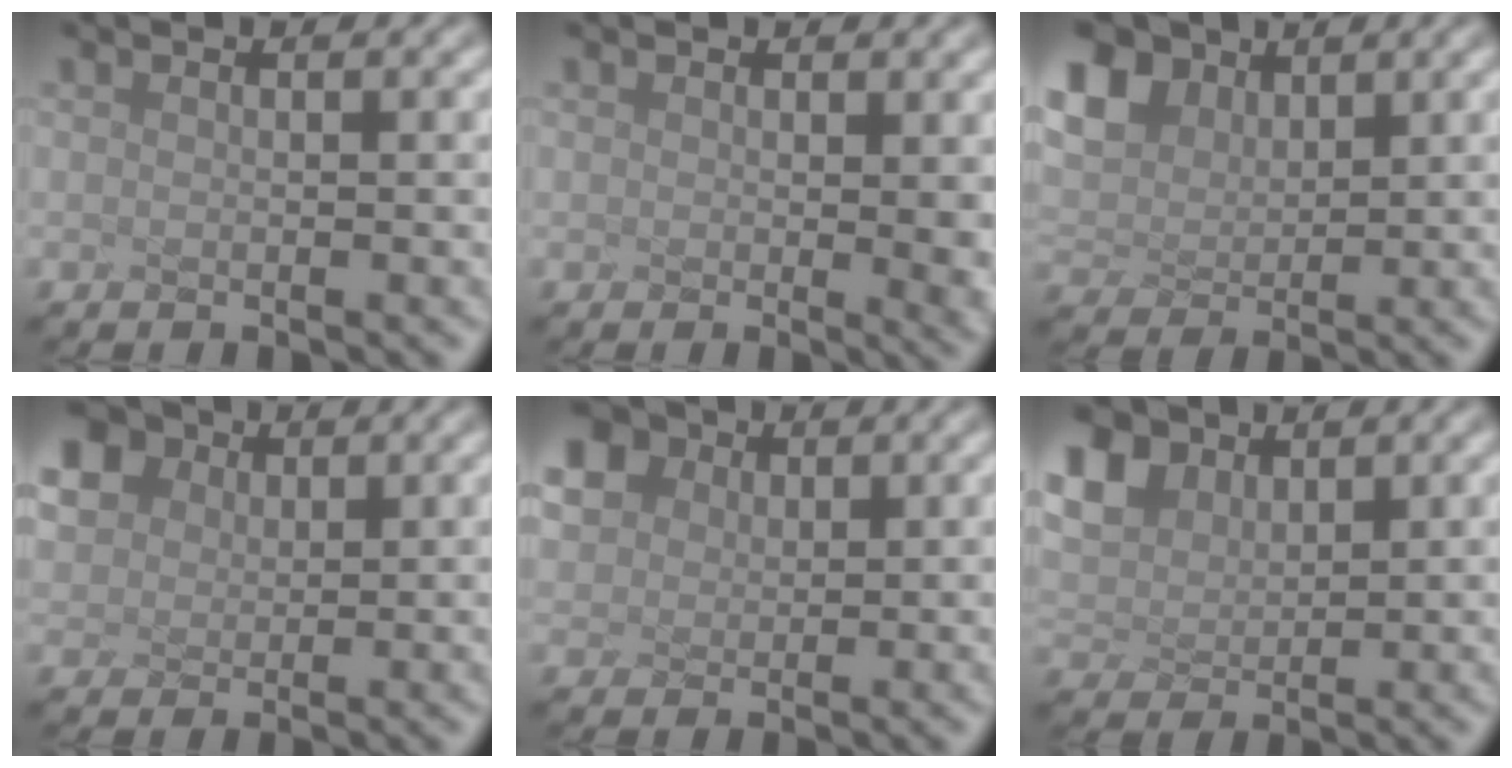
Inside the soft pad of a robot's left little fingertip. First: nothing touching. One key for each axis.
{"total": 2.5, "fx": 0.8, "fy": 0.5, "fz": 2.4, "tx": -0.035, "ty": 0.002, "tz": 0.032}
{"total": 3.8, "fx": 2.3, "fy": 2.5, "fz": 1.6, "tx": -0.091, "ty": 0.009, "tz": 0.076}
{"total": 6.4, "fx": 3.4, "fy": 4.8, "fz": 2.5, "tx": -0.119, "ty": 0.024, "tz": 0.095}
{"total": 5.6, "fx": 2.9, "fy": 4.3, "fz": 2.1, "tx": -0.111, "ty": 0.022, "tz": 0.086}
{"total": 3.0, "fx": 1.9, "fy": 2.0, "fz": 1.2, "tx": -0.080, "ty": 0.006, "tz": 0.073}